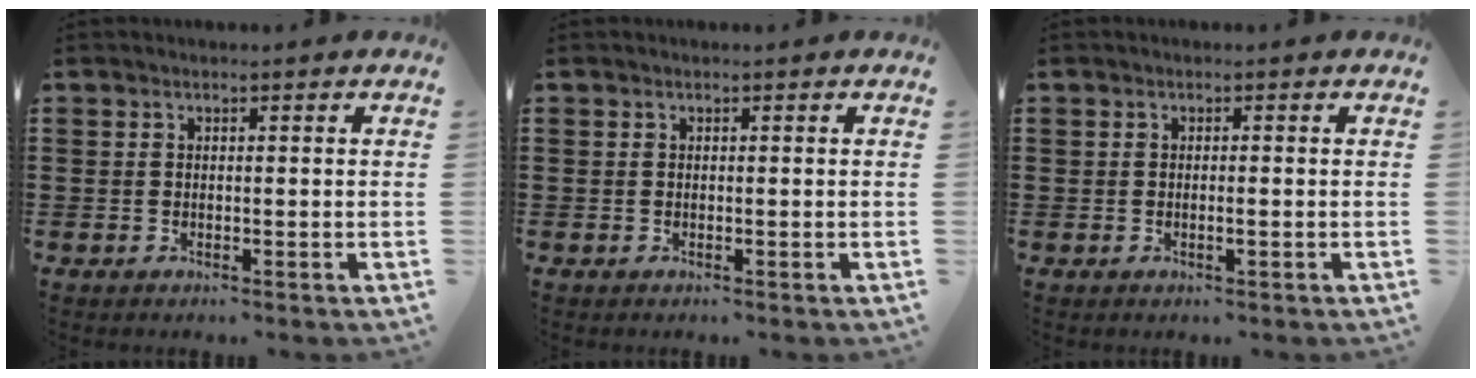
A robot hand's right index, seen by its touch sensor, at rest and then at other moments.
{"total": 0.0}
{"total": 0.8, "force": [-0.2, 0.0, 0.8], "torque": [-0.013, -0.005, -0.003]}